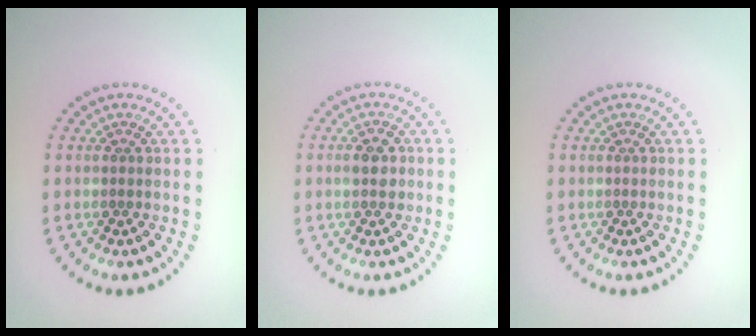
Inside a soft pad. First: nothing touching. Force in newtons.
{"total": 2.1, "press": 2.1, "slide": 0.2}
{"total": 0.0}